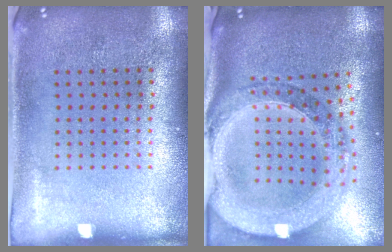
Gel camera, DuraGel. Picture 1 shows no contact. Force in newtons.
{"total": 2.6, "press": 2.3, "slide": 1.3}